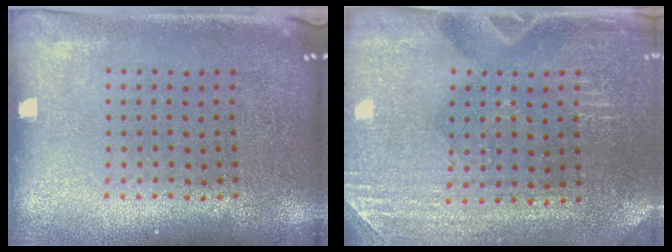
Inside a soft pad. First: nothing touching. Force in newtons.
{"total": 3.0, "press": 2.9, "slide": 0.6}